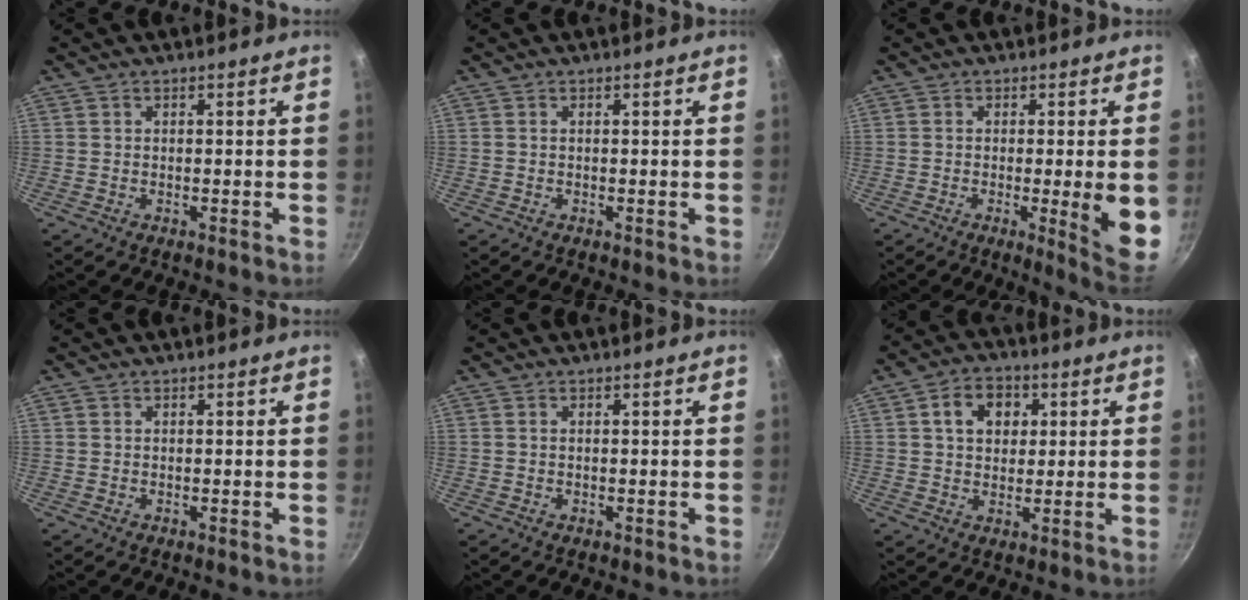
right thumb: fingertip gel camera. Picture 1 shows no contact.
{"total": 0.0}
{"total": 8.9, "force": [-1.1, 0.9, 8.8], "torque": [-0.109, -0.012, -0.010]}
{"total": 0.0}
{"total": 0.0}
{"total": 7.9, "force": [2.3, 6.0, 4.5], "torque": [-0.049, 0.005, 0.029]}